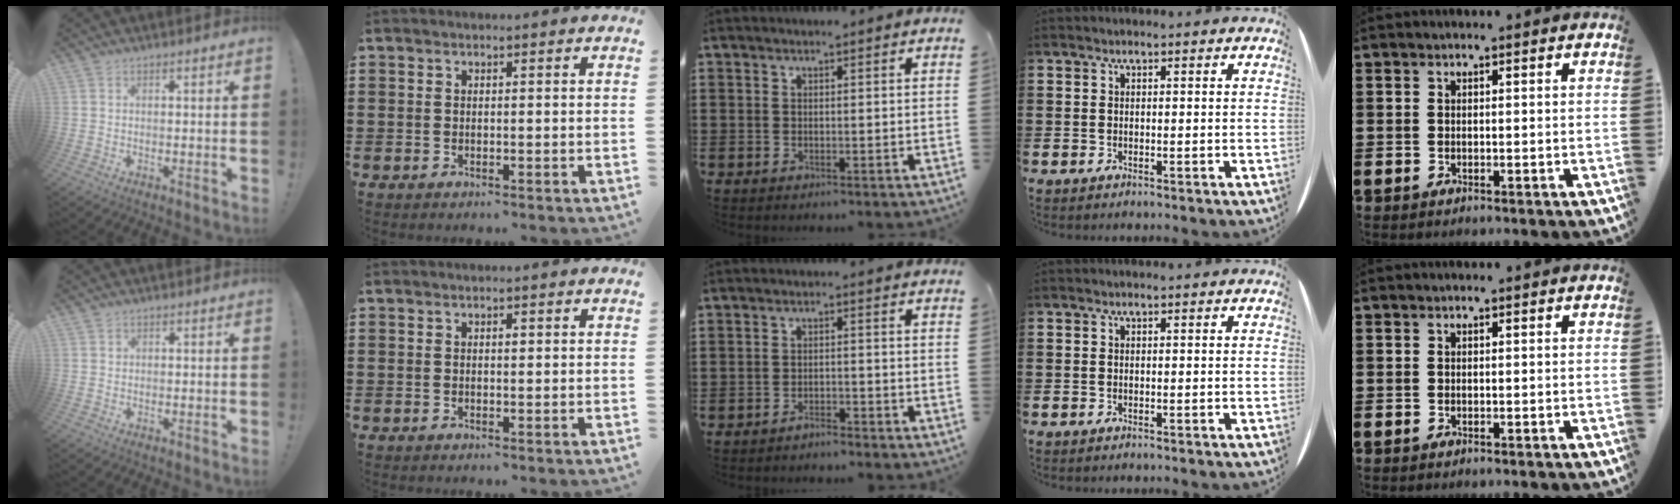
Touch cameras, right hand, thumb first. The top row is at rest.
{"thumb": {"total": 0.6, "force": [0.1, 0.6, 0.0], "torque": [0.002, 0.000, 0.000]}, "index": {"total": 0.6, "force": [0.2, 0.3, 0.5], "torque": [-0.011, 0.001, 0.003]}, "middle": {"total": 1.5, "force": [-1.5, 0.1, 0.4], "torque": [-0.013, -0.001, -0.028]}}